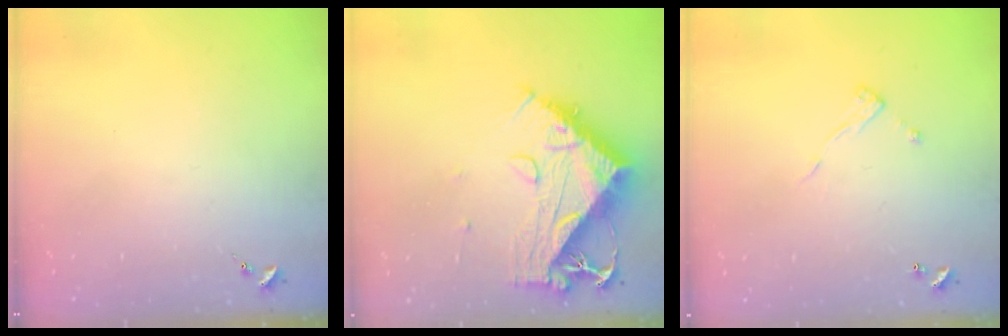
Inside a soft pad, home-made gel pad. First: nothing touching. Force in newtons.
{"total": 13.9, "press": 13.8, "slide": 1.3}
{"total": 7.0, "press": 7.0, "slide": 0.4}